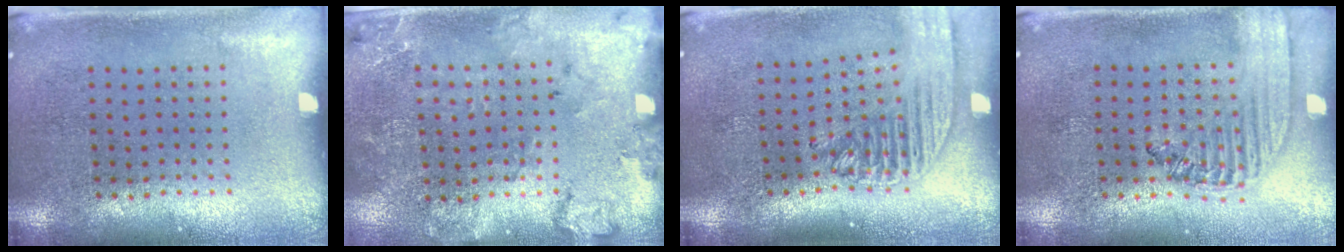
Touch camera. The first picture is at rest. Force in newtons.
{"total": 1.7, "press": 1.6, "slide": 0.5}
{"total": 2.0, "press": 1.7, "slide": 1.1}
{"total": 1.5, "press": 1.4, "slide": 0.5}